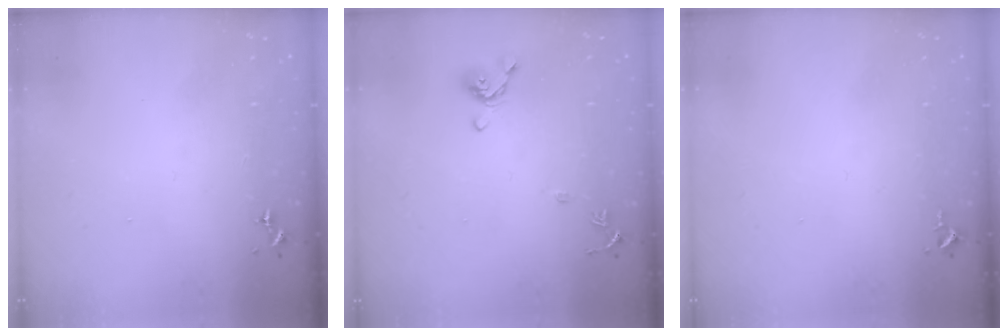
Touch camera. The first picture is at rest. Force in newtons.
{"total": 8.4, "press": 8.3, "slide": 1.5}
{"total": 2.6, "press": 2.6, "slide": 0.4}